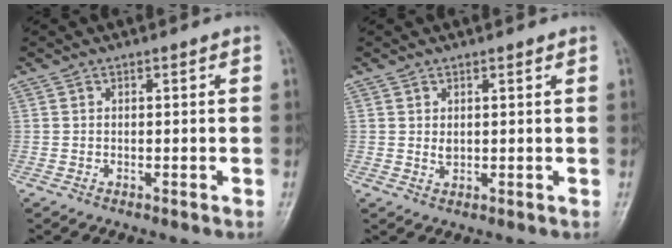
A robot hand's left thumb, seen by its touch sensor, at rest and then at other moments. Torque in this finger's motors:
{"motor_torque": [-0.05, 0.05, 0.02, -0.02, -0.02]}